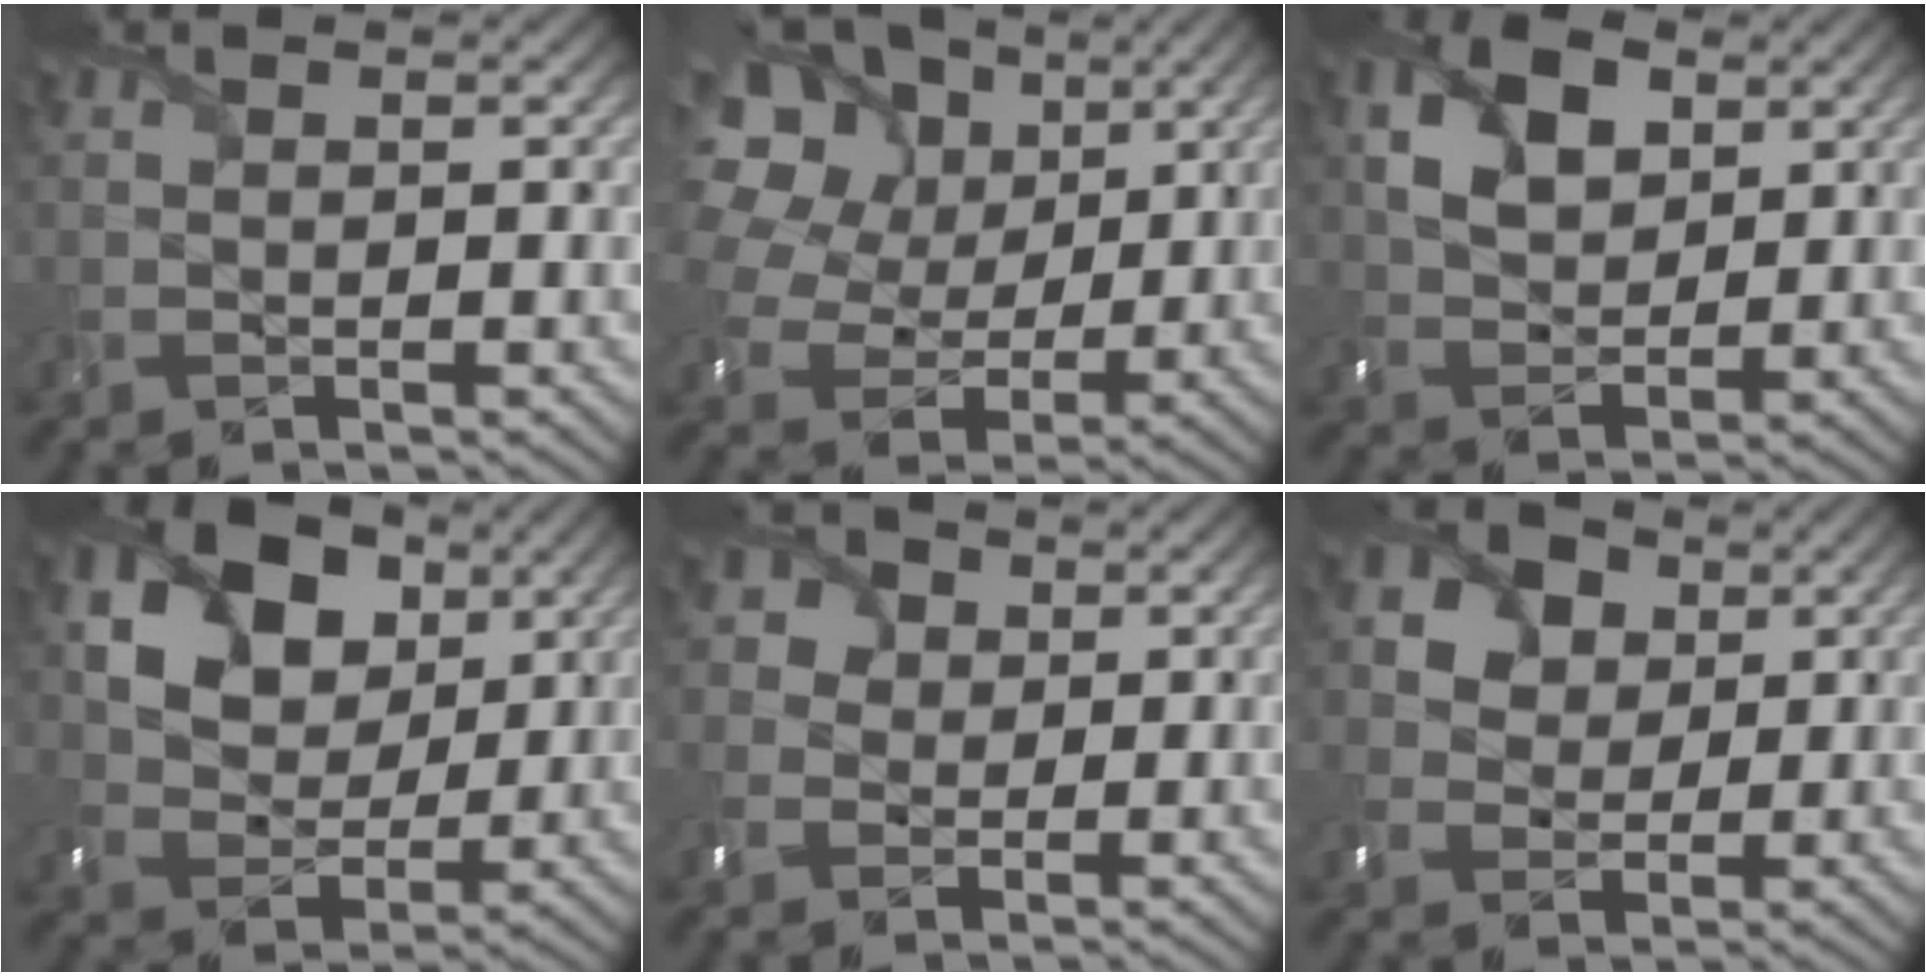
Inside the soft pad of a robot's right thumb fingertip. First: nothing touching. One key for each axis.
{"total": 18.1, "fx": 6.5, "fy": 13.9, "fz": 9.5, "tx": -0.280, "ty": 0.055, "tz": 0.142}
{"total": 7.8, "fx": 3.0, "fy": 5.2, "fz": 5.0, "tx": -0.118, "ty": 0.001, "tz": 0.053}
{"total": 13.2, "fx": 6.2, "fy": 9.2, "fz": 7.0, "tx": -0.172, "ty": 0.014, "tz": 0.118}
{"total": 3.7, "fx": 0.9, "fy": 3.4, "fz": 1.1, "tx": -0.030, "ty": 0.006, "tz": 0.010}
{"total": 8.1, "fx": 3.6, "fy": 6.4, "fz": 3.4, "tx": -0.123, "ty": 0.010, "tz": 0.057}